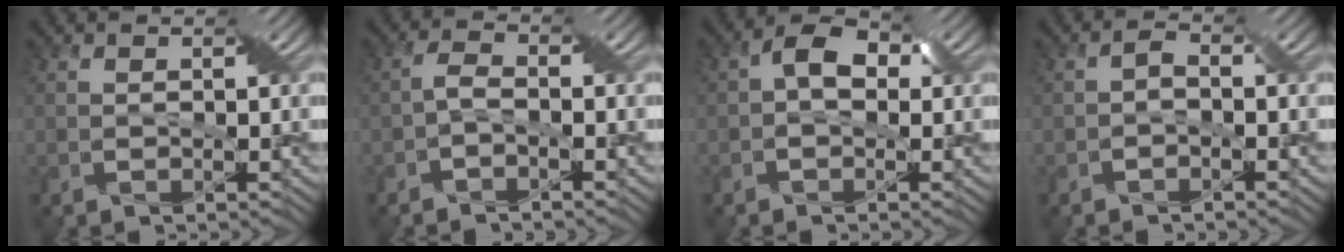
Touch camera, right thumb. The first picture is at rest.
{"total": 1.5, "force": [-1.1, -0.1, 1.1], "torque": [-0.043, 0.005, -0.025]}
{"total": 3.4, "force": [0.6, 1.8, 2.8], "torque": [-0.069, 0.010, 0.005]}
{"total": 0.9, "force": [-0.7, -0.1, 0.5], "torque": [-0.027, 0.001, -0.018]}